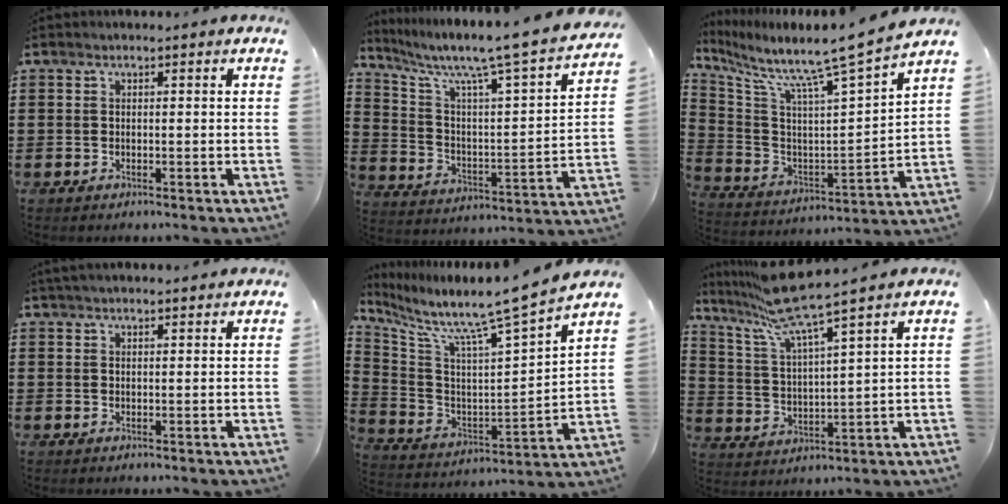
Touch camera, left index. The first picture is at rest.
{"total": 7.1, "force": [5.9, -0.1, 3.9], "torque": [-0.104, -0.056, 0.086]}
{"total": 9.1, "force": [8.0, -0.4, 4.3], "torque": [-0.111, -0.075, 0.121]}
{"total": 1.9, "force": [1.8, 0.2, 0.6], "torque": [-0.014, 0.003, 0.035]}
{"total": 8.5, "force": [7.6, -0.9, 3.6], "torque": [-0.097, -0.079, 0.113]}
{"total": 9.4, "force": [7.7, 0.2, 5.3], "torque": [-0.132, -0.035, 0.133]}